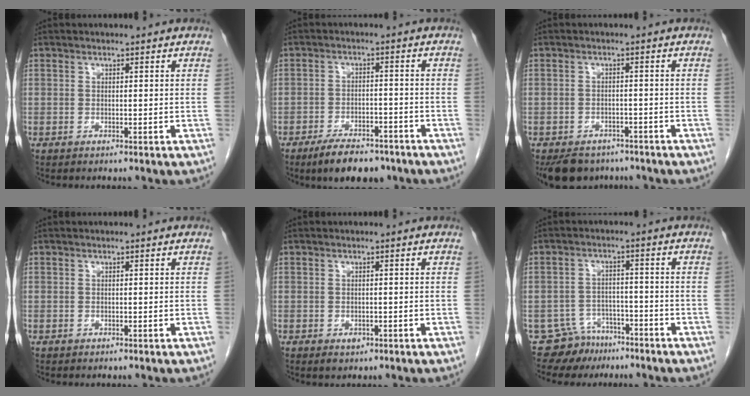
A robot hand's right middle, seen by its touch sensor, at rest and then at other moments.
{"total": 8.2, "force": [-6.3, 3.1, 4.4], "torque": [-0.074, -0.004, -0.099]}
{"total": 7.6, "force": [-6.1, 4.1, 2.0], "torque": [-0.032, -0.008, -0.084]}
{"total": 0.0}
{"total": 1.2, "force": [-0.6, 0.8, 0.7], "torque": [-0.009, 0.001, -0.002]}
{"total": 6.1, "force": [-4.7, 3.8, -0.5], "torque": [0.008, 0.012, -0.078]}